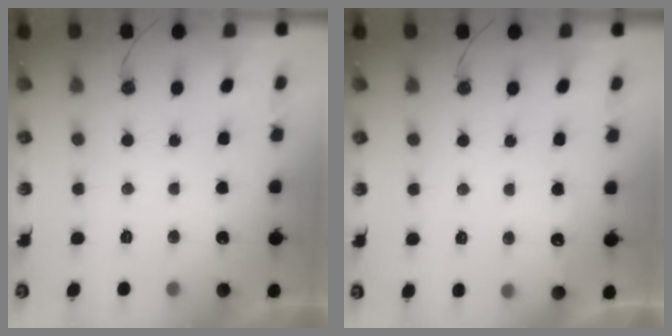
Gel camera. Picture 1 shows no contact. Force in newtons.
{"total": 4.2, "press": 4.2, "slide": 0.6}